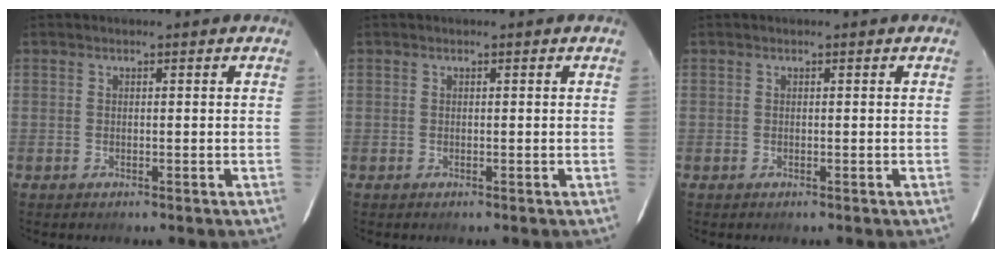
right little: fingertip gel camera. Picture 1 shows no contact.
{"total": 0.0}
{"total": 0.0}